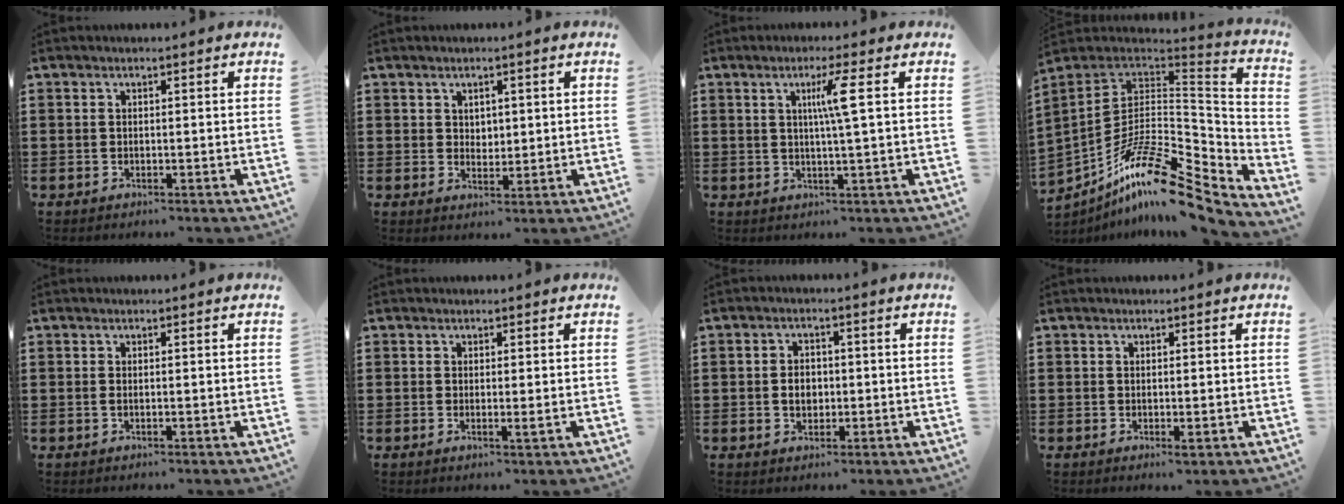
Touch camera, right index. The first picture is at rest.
{"total": 2.0, "force": [1.2, 1.6, 0.5], "torque": [-0.016, 0.009, 0.021]}
{"total": 4.7, "force": [1.2, -0.7, 4.5], "torque": [-0.087, -0.003, 0.013]}
{"total": 15.8, "force": [-9.6, 5.4, 11.4], "torque": [-0.204, 0.006, -0.177]}
{"total": 0.5, "force": [-0.1, 0.1, 0.5], "torque": [-0.011, -0.003, -0.001]}
{"total": 1.0, "force": [0.0, 0.0, 1.0], "torque": [-0.019, -0.005, 0.001]}
{"total": 3.3, "force": [-0.4, 2.3, 2.3], "torque": [-0.040, 0.003, -0.011]}
{"total": 0.9, "force": [-0.1, 0.1, 0.9], "torque": [-0.016, -0.004, -0.001]}